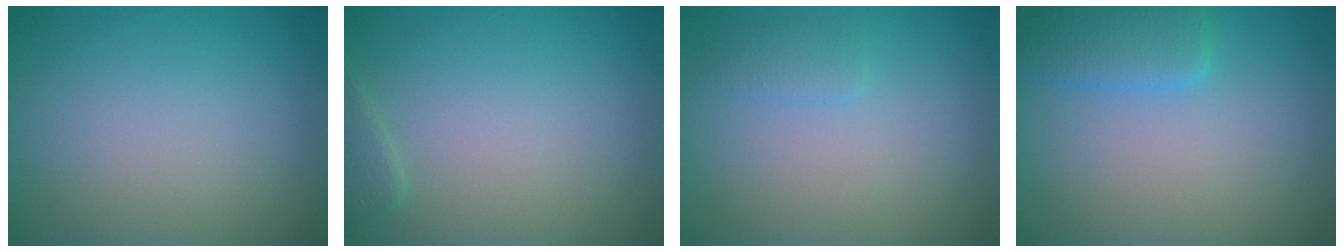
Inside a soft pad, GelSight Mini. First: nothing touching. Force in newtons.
{"total": 1.2, "press": 1.2, "slide": 0.1}
{"total": 1.3, "press": 1.3, "slide": 0.1}
{"total": 2.9, "press": 2.9, "slide": 0.1}